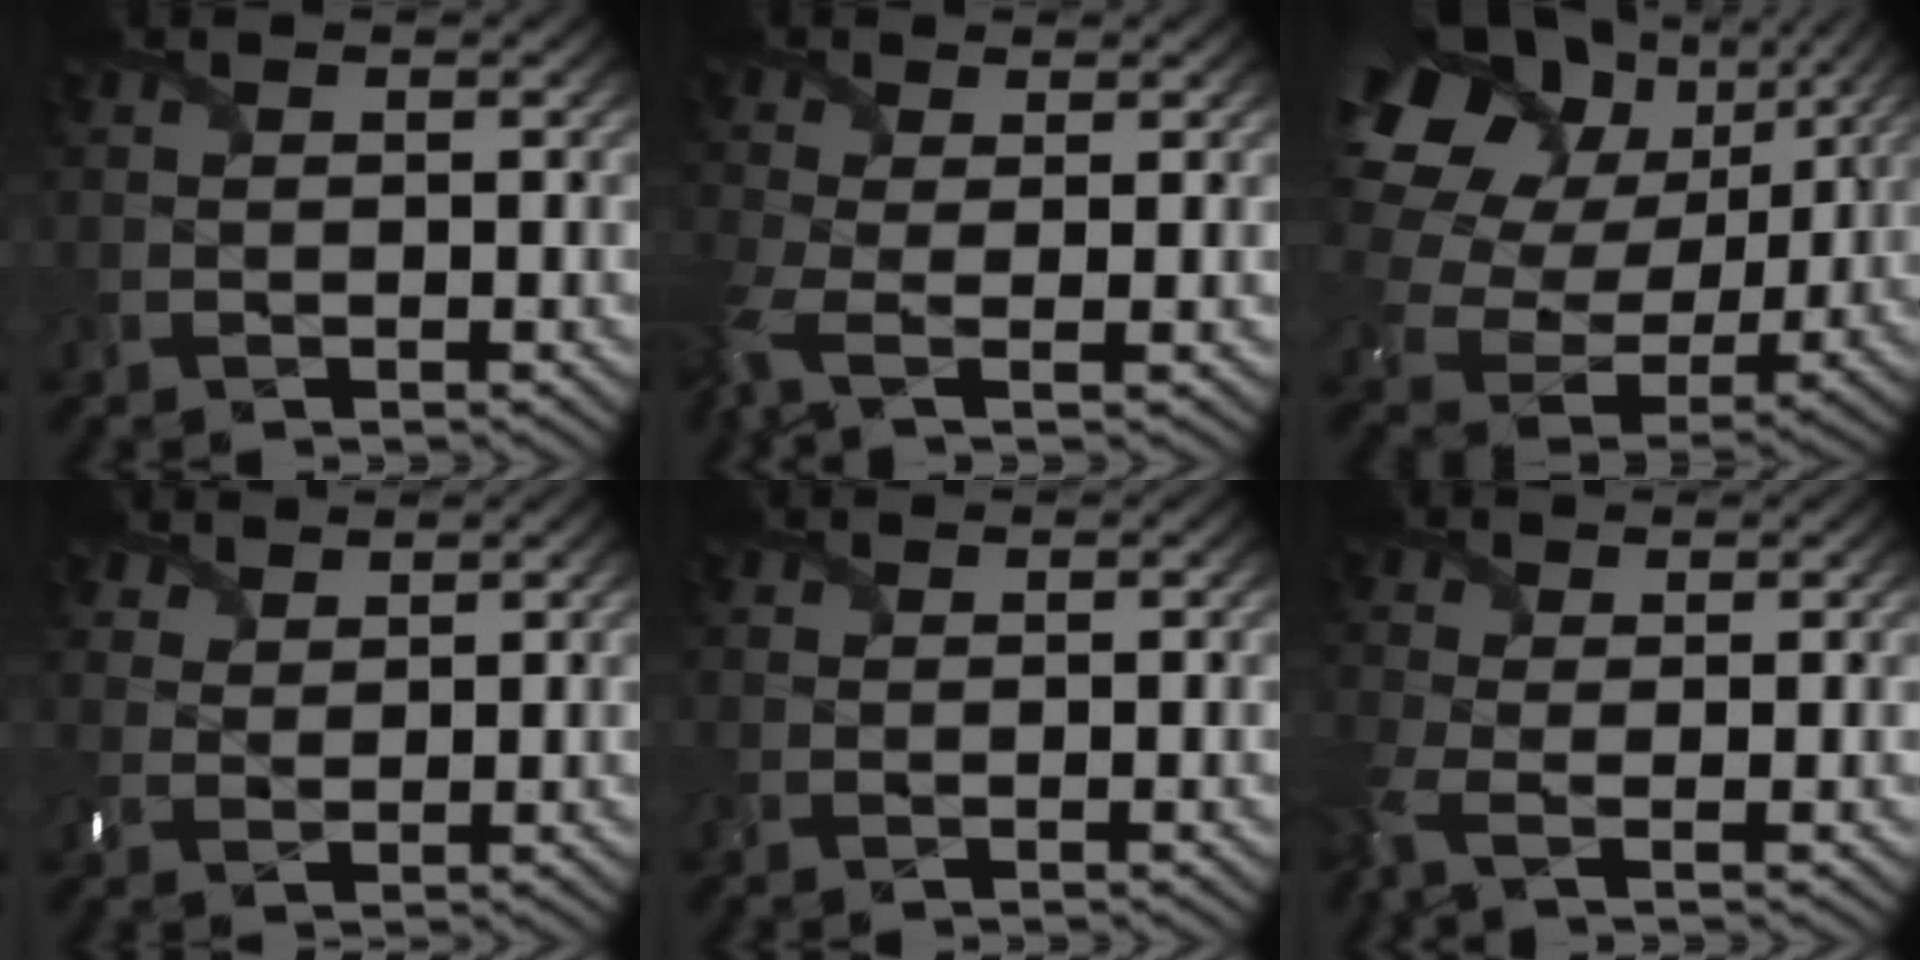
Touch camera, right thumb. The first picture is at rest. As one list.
[{"total": 4.8, "force": [-1.4, 2.2, 4.0], "torque": [-0.115, -0.016, -0.037]}, {"total": 21.2, "force": [7.5, 16.0, 11.6], "torque": [-0.322, 0.038, 0.155]}, {"total": 3.5, "force": [2.7, 2.1, 0.9], "torque": [-0.026, 0.004, 0.057]}, {"total": 0.0}, {"total": 3.9, "force": [-1.2, 1.8, 3.3], "torque": [-0.097, -0.011, -0.032]}]